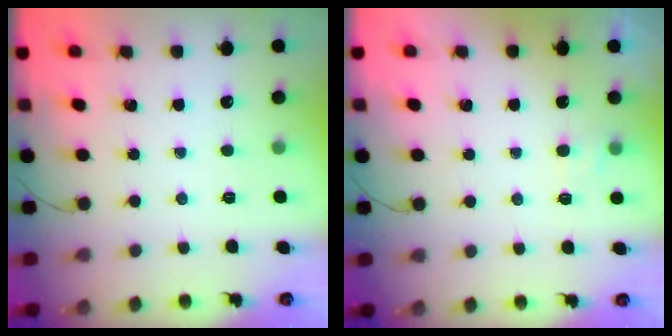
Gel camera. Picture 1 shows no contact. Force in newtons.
{"total": 2.1, "press": 1.6, "slide": 1.3}